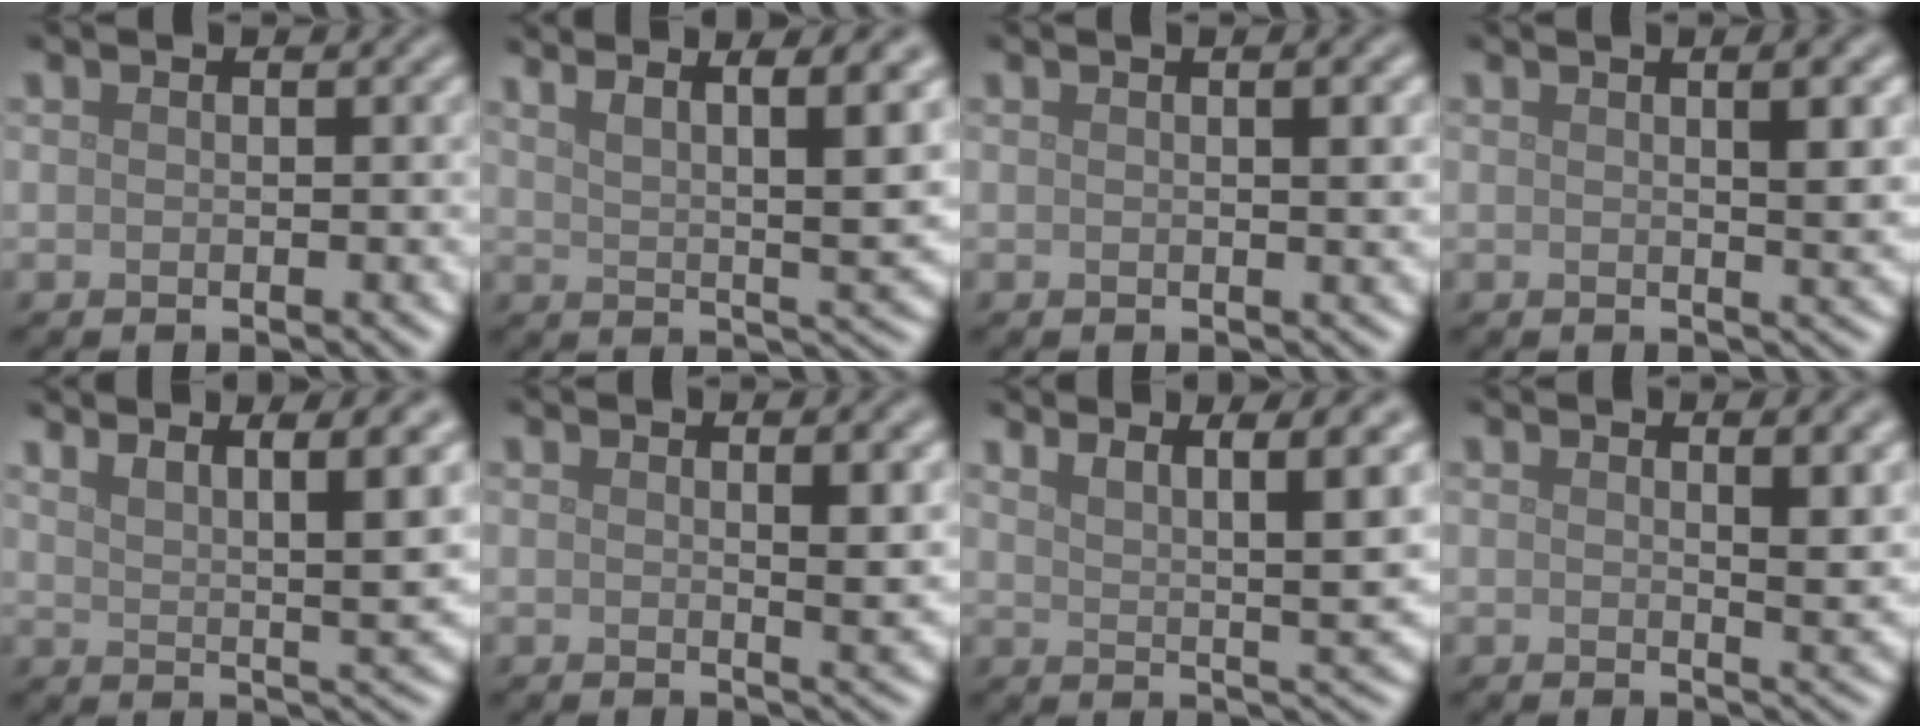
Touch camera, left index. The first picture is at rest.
{"total": 8.8, "force": [5.3, 2.2, 6.7], "torque": [-0.066, 0.021, 0.064]}
{"total": 2.2, "force": [0.6, 0.5, 2.0], "torque": [-0.022, 0.006, 0.007]}
{"total": 3.5, "force": [1.1, 0.9, 3.2], "torque": [-0.035, 0.004, 0.014]}
{"total": 6.8, "force": [4.3, 1.6, 5.1], "torque": [-0.054, 0.011, 0.064]}
{"total": 2.9, "force": [1.0, 0.8, 2.6], "torque": [-0.028, -0.002, 0.015]}
{"total": 6.2, "force": [3.8, 1.6, 4.7], "torque": [-0.047, 0.007, 0.059]}
{"total": 3.3, "force": [1.3, 1.0, 2.8], "torque": [-0.030, -0.002, 0.021]}